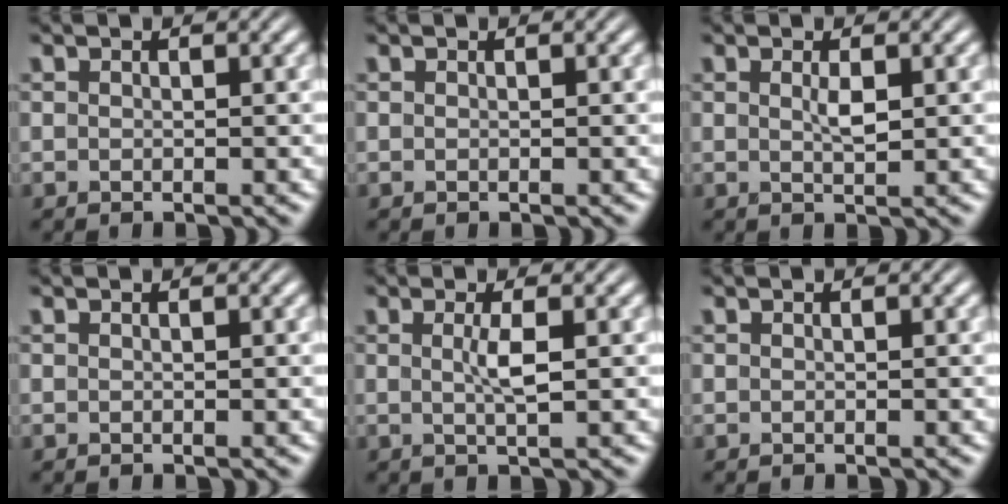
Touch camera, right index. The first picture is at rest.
{"total": 0.0}
{"total": 1.5, "force": [0.6, -0.3, 1.3], "torque": [-0.021, -0.011, 0.014]}
{"total": 0.0}
{"total": 2.0, "force": [0.4, -0.4, 1.9], "torque": [-0.037, -0.010, 0.011]}
{"total": 0.0}